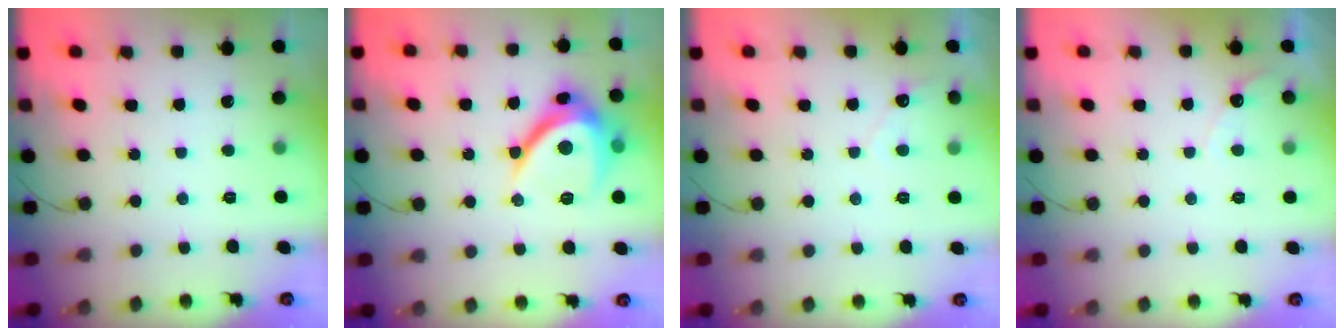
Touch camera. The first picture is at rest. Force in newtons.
{"total": 12.5, "press": 12.4, "slide": 1.5}
{"total": 3.1, "press": 3.1, "slide": 0.2}
{"total": 3.6, "press": 3.6, "slide": 0.2}